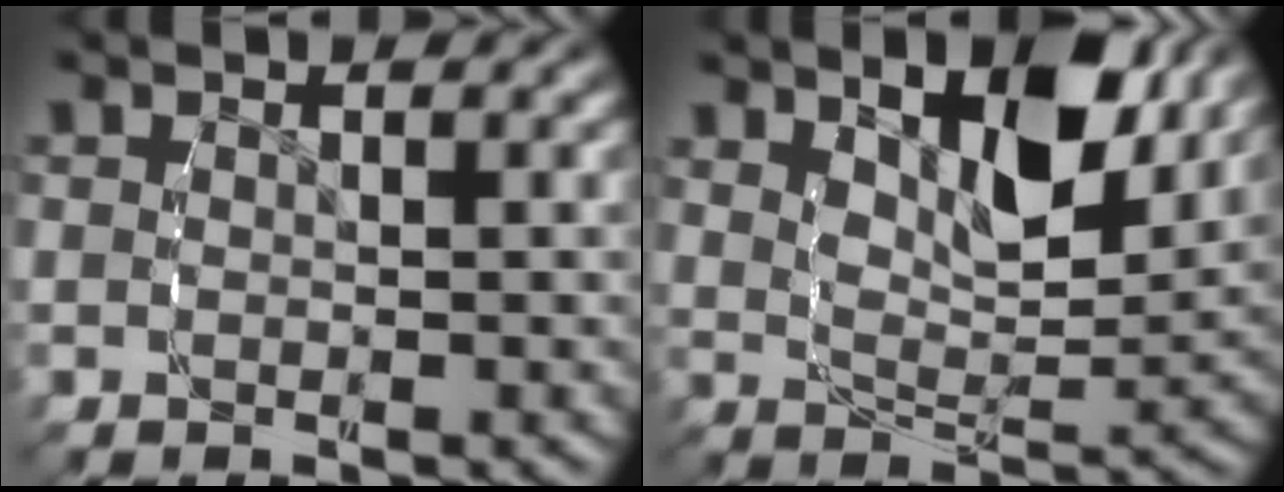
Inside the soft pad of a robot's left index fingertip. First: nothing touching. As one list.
[{"total": 7.0, "force": [3.7, 3.0, 5.1], "torque": [-0.090, -0.008, 0.056]}]